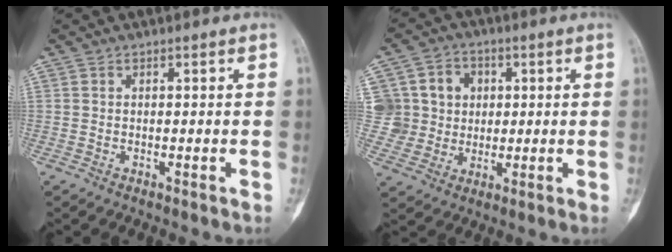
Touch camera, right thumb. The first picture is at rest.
{"total": 10.7, "force": [2.0, 10.1, 3.0], "torque": [-0.019, 0.016, 0.041]}